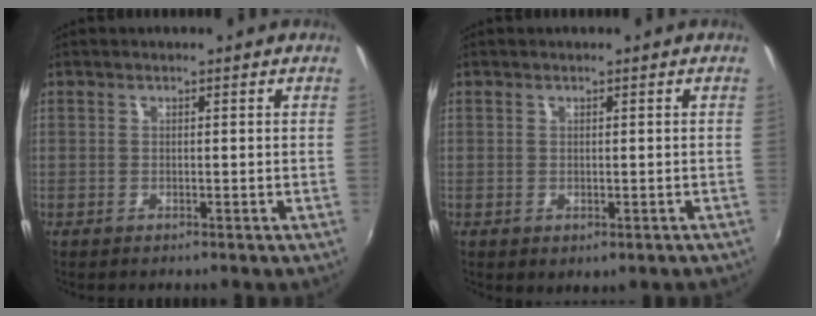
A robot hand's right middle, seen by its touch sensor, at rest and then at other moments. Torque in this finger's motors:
{"motor_torque": [0.98, -1.16, 0.52, 0.09]}